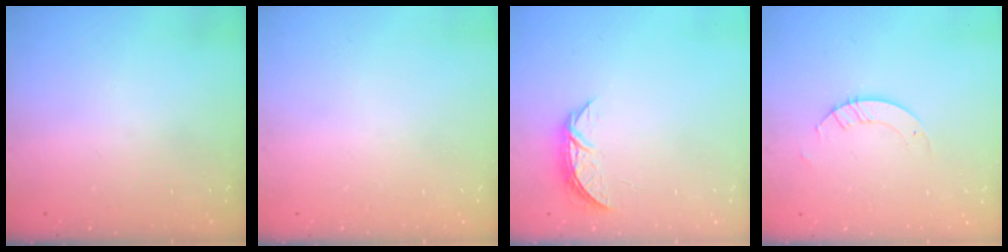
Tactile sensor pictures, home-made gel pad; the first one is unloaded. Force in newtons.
{"total": 0.0}
{"total": 5.2, "press": 5.2, "slide": 0.6}
{"total": 3.2, "press": 3.2, "slide": 0.2}